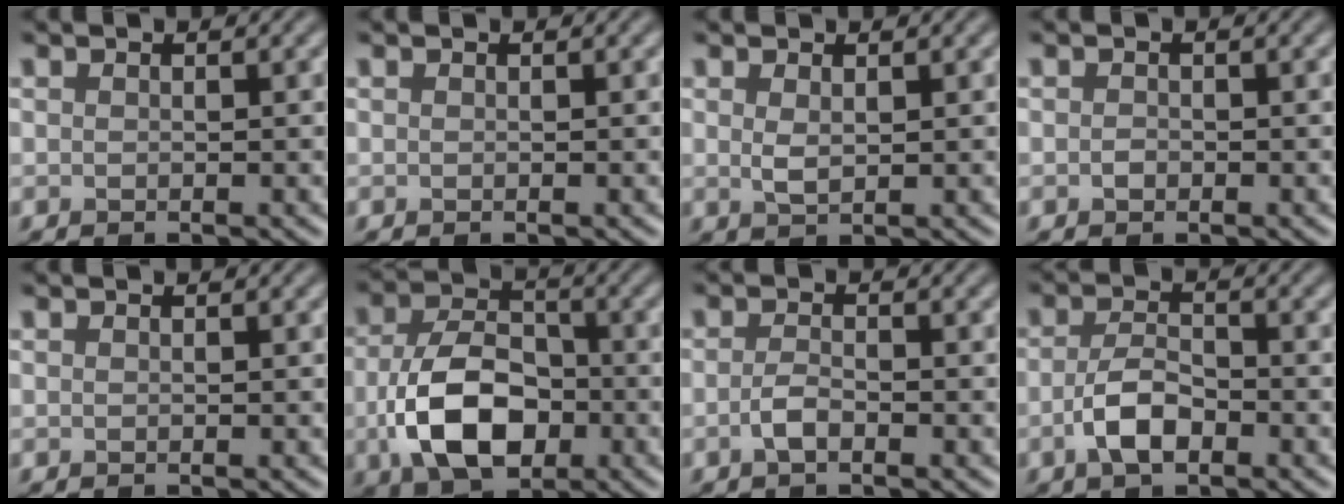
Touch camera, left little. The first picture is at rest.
{"total": 0.0}
{"total": 1.4, "force": [0.5, 0.6, 1.2], "torque": [-0.026, -0.003, 0.014]}
{"total": 0.6, "force": [-0.2, 0.5, 0.4], "torque": [-0.007, -0.001, -0.005]}
{"total": 0.0}
{"total": 8.5, "force": [-2.3, 5.3, 6.2], "torque": [-0.128, -0.004, -0.044]}
{"total": 1.7, "force": [-0.8, 0.6, 1.3], "torque": [-0.030, 0.000, -0.019]}
{"total": 3.7, "force": [-1.5, 1.8, 2.9], "torque": [-0.059, 0.001, -0.034]}